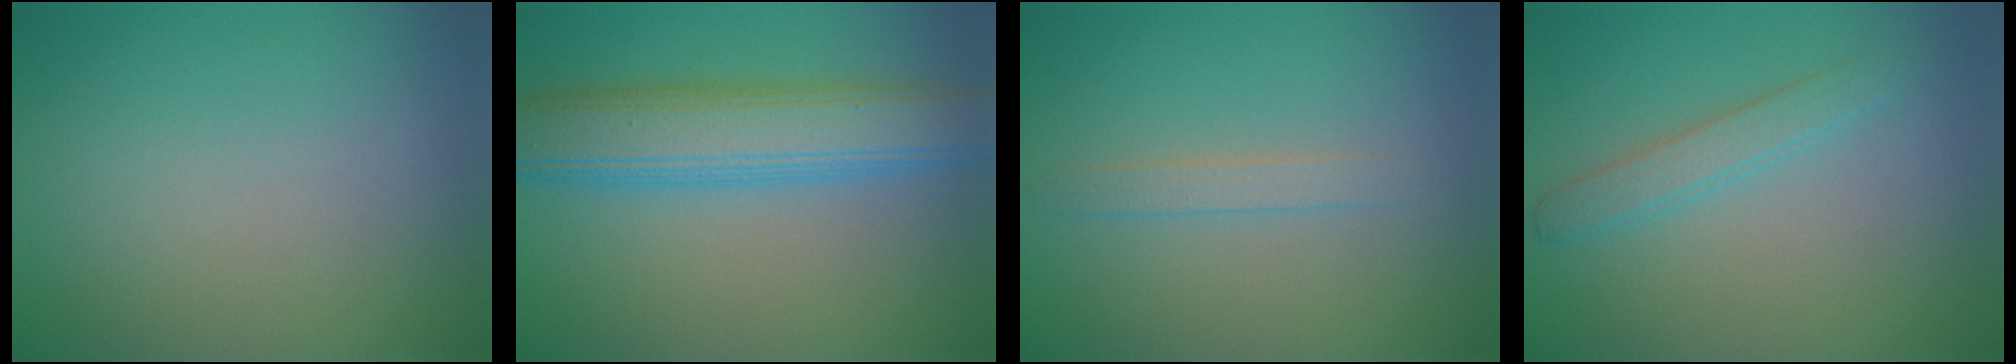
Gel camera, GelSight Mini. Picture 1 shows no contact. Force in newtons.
{"total": 7.5, "press": 7.5, "slide": 0.1}
{"total": 1.3, "press": 1.3, "slide": 0.0}
{"total": 2.0, "press": 2.0, "slide": 0.0}